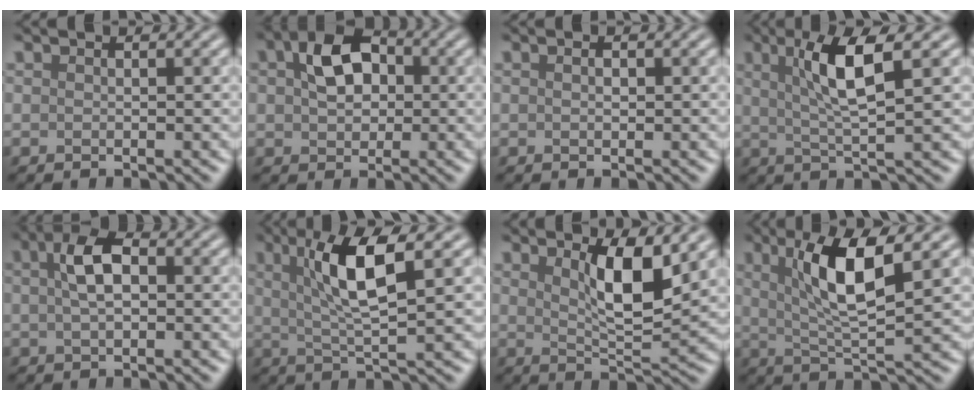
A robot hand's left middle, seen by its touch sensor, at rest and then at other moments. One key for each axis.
{"total": 5.4, "fx": 1.0, "fy": 3.8, "fz": 3.7, "tx": -0.067, "ty": 0.013, "tz": 0.005}
{"total": 0.5, "fx": 0.2, "fy": 0.3, "fz": 0.4, "tx": -0.008, "ty": 0.000, "tz": 0.003}
{"total": 5.4, "fx": 1.8, "fy": 0.9, "fz": 5.0, "tx": -0.094, "ty": 0.006, "tz": 0.033}
{"total": 3.7, "fx": 0.6, "fy": 1.8, "fz": 3.2, "tx": -0.061, "ty": 0.009, "tz": 0.003}
{"total": 6.3, "fx": 2.0, "fy": 1.2, "fz": 5.8, "tx": -0.108, "ty": 0.005, "tz": 0.038}
{"total": 5.3, "fx": 2.0, "fy": 1.3, "fz": 4.7, "tx": -0.081, "ty": -0.007, "tz": 0.037}
{"total": 6.8, "fx": 2.3, "fy": 1.5, "fz": 6.3, "tx": -0.113, "ty": -0.001, "tz": 0.042}